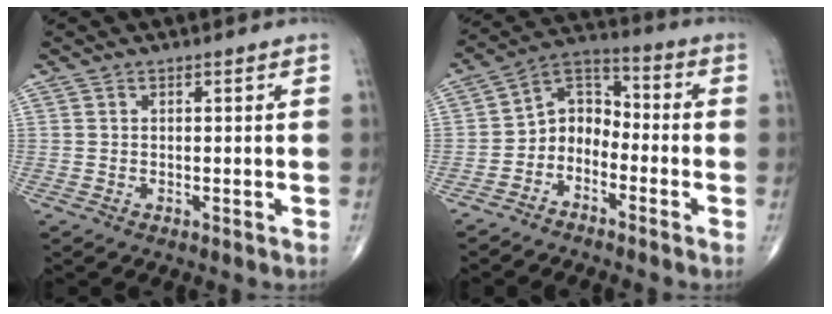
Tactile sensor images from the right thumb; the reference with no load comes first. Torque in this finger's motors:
{"motor_torque": [-0.02, 0.24, 0.42, -0.10, 0.13]}